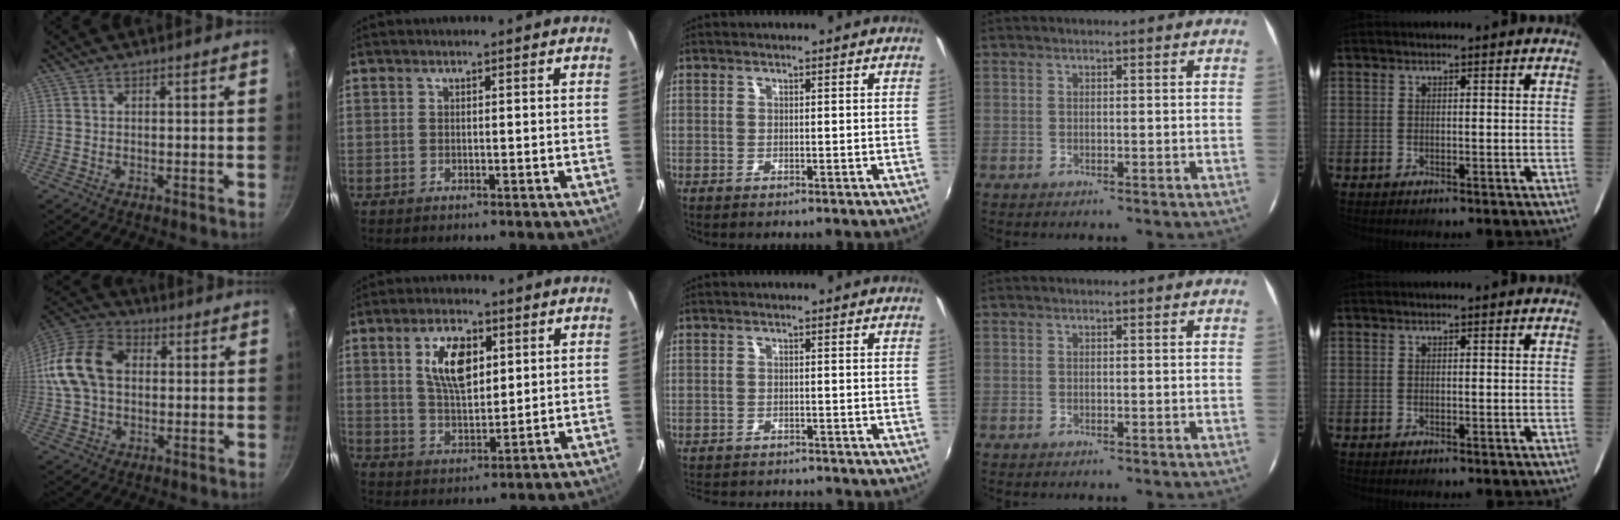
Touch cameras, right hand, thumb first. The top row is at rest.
{"thumb": {"total": 15.8, "force": [1.8, 11.2, 11.0], "torque": [-0.200, 0.029, 0.020]}, "index": {"total": 9.7, "force": [3.4, 4.6, 7.8], "torque": [-0.145, 0.009, 0.066]}, "middle": {"total": 8.1, "force": [-7.5, 1.9, 2.5], "torque": [-0.063, -0.013, -0.110]}}